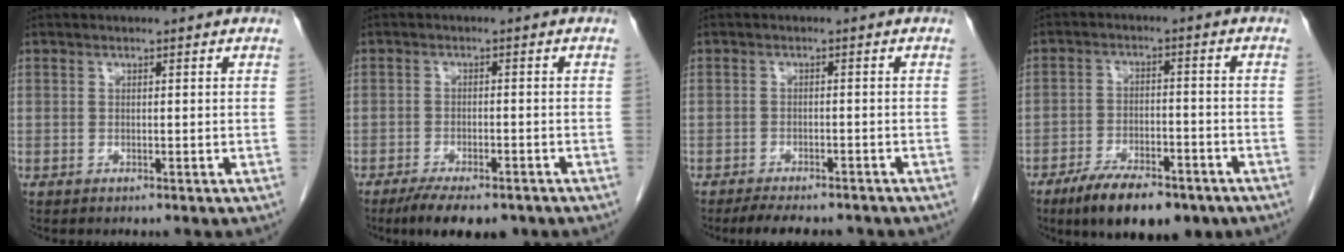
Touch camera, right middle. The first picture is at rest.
{"total": 8.9, "force": [-6.7, 2.8, 5.1], "torque": [-0.077, -0.012, -0.098]}
{"total": 8.1, "force": [-7.0, 2.2, 3.4], "torque": [-0.053, -0.007, -0.096]}
{"total": 11.5, "force": [-8.1, 4.0, 7.1], "torque": [-0.112, -0.009, -0.130]}